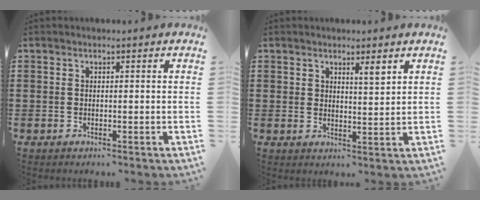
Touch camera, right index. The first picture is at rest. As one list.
[{"total": 2.5, "force": [2.0, 0.8, 1.4], "torque": [-0.013, -0.003, 0.032]}]